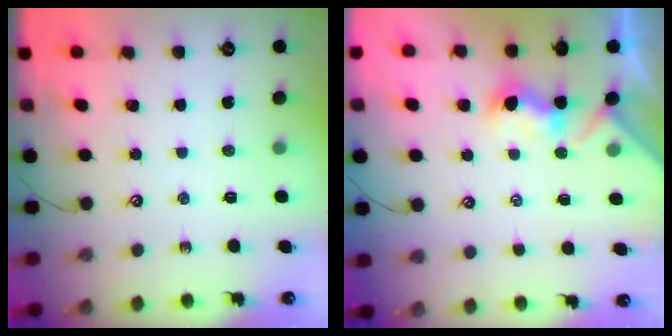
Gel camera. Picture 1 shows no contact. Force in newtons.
{"total": 2.3, "press": 2.2, "slide": 0.8}